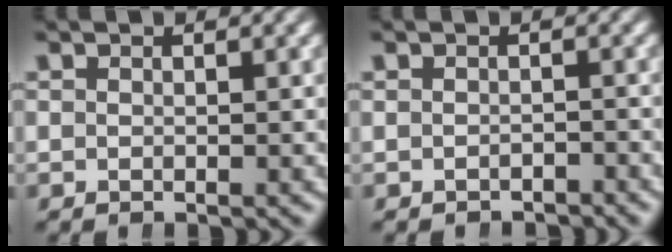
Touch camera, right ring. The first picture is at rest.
{"total": 1.6, "force": [-1.6, -0.1, -0.2], "torque": [0.007, -0.008, -0.021]}